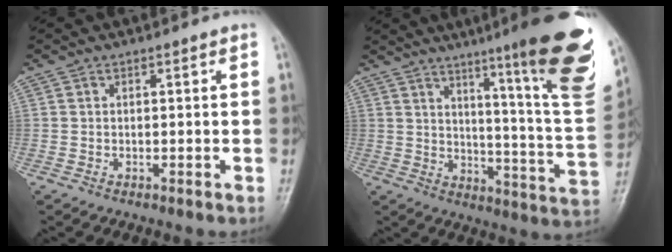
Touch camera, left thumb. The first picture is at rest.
{"total": 23.3, "force": [13.7, 1.9, 18.8], "torque": [-0.227, -0.075, 0.190]}